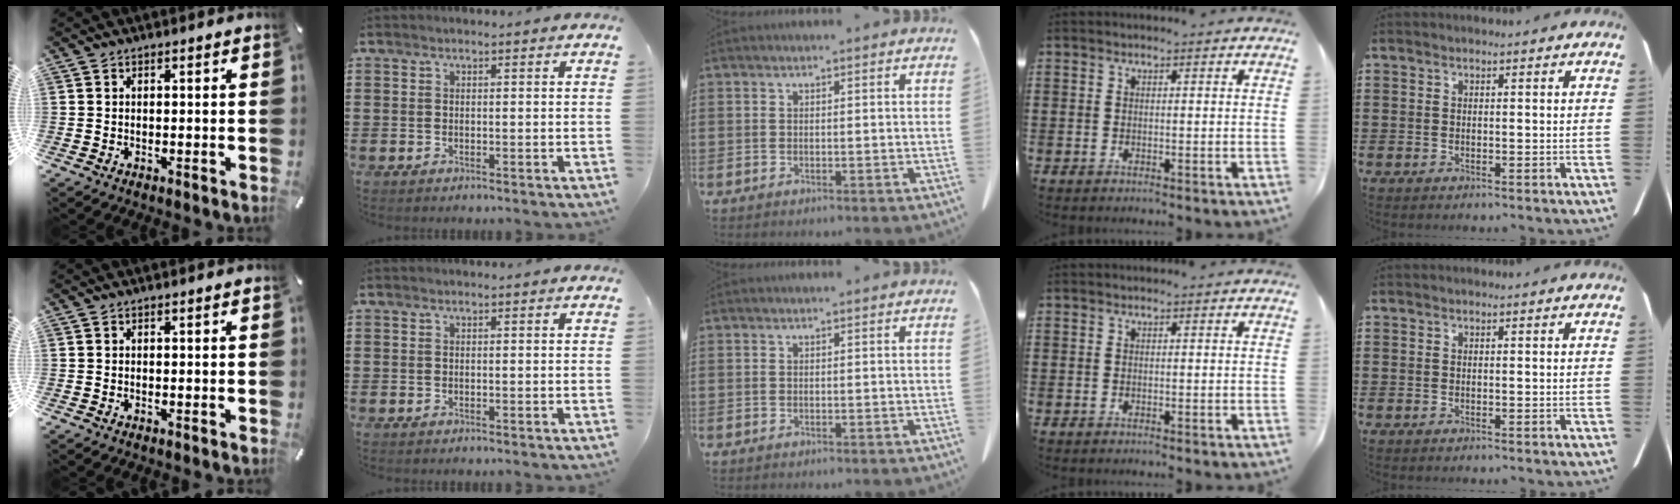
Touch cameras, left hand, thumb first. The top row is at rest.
{}